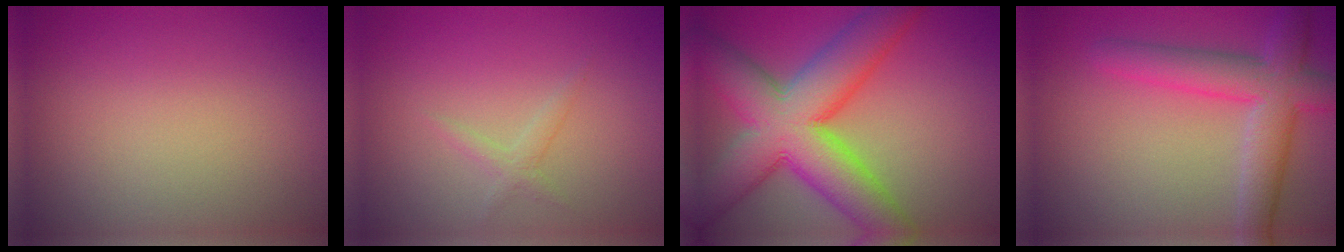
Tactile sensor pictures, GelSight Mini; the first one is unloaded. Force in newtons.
{"total": 1.2, "press": 1.2, "slide": 0.1}
{"total": 11.9, "press": 11.9, "slide": 0.6}
{"total": 5.7, "press": 5.7, "slide": 0.2}